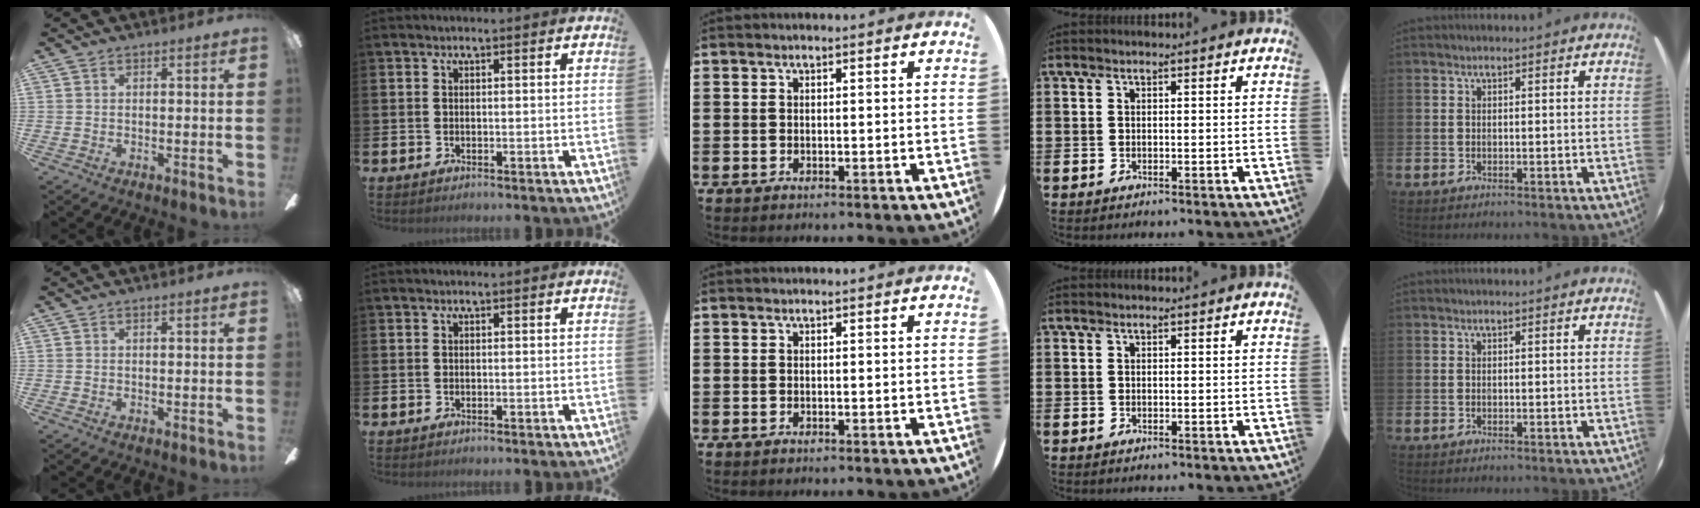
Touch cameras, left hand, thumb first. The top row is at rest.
{}